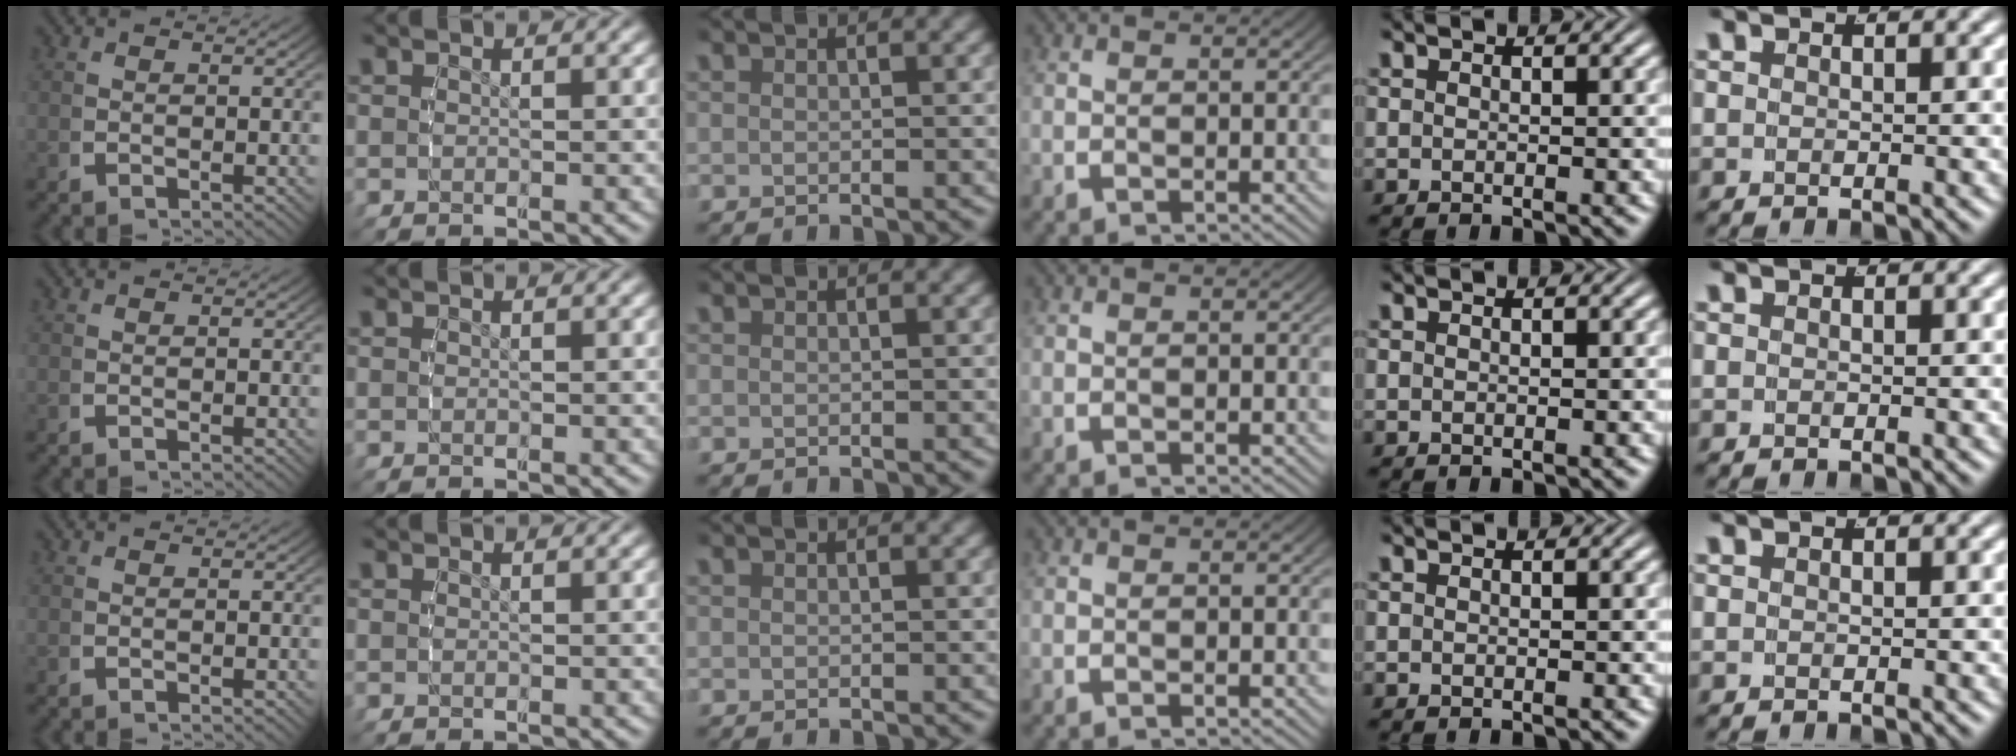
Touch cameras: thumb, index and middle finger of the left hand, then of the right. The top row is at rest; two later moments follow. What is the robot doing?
{"motion": "reach", "object": "paper"}